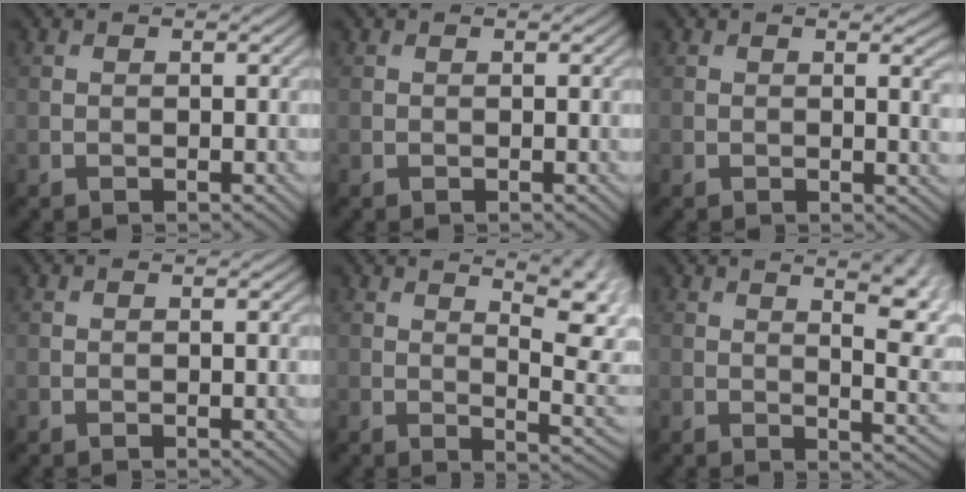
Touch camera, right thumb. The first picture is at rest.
{"total": 0.0}
{"total": 2.1, "force": [0.3, 0.4, 2.0], "torque": [-0.027, -0.001, 0.004]}
{"total": 0.0}
{"total": 9.9, "force": [4.4, 2.9, 8.4], "torque": [-0.101, 0.017, 0.063]}
{"total": 11.0, "force": [4.7, 3.8, 9.2], "torque": [-0.109, 0.030, 0.061]}